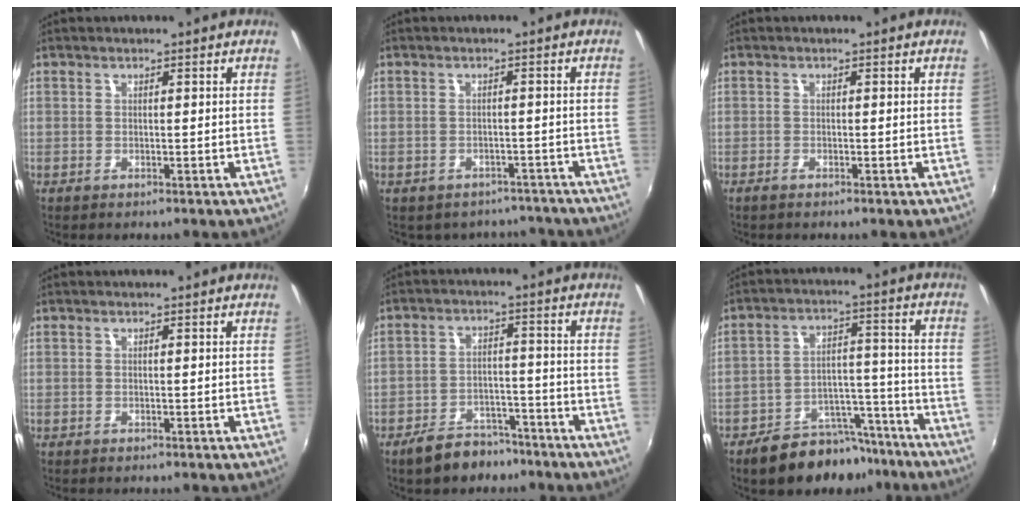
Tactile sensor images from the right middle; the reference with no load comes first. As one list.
[{"total": 8.5, "force": [-7.0, 4.3, 1.9], "torque": [-0.045, 0.002, -0.079]}, {"total": 1.0, "force": [-0.8, 0.2, 0.5], "torque": [-0.011, -0.003, -0.018]}, {"total": 0.0}, {"total": 8.2, "force": [-6.4, 4.2, 2.8], "torque": [-0.067, 0.019, -0.088]}, {"total": 16.0, "force": [-12.7, 7.8, 5.8], "torque": [-0.104, 0.039, -0.168]}]